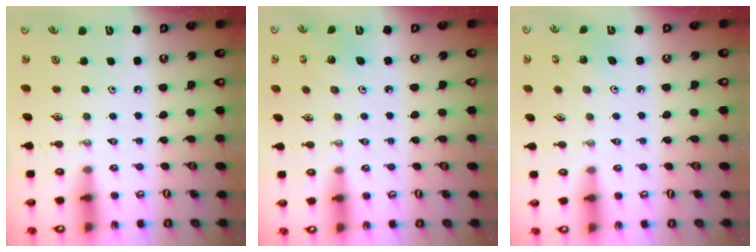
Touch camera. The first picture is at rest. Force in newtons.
{"total": 2.9, "press": 2.9, "slide": 0.2}
{"total": 2.5, "press": 2.5, "slide": 0.2}